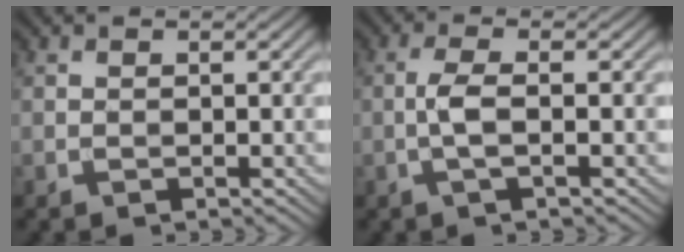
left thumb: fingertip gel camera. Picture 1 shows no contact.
{"total": 3.0, "force": [-0.6, 0.5, 2.9], "torque": [-0.066, 0.006, -0.021]}